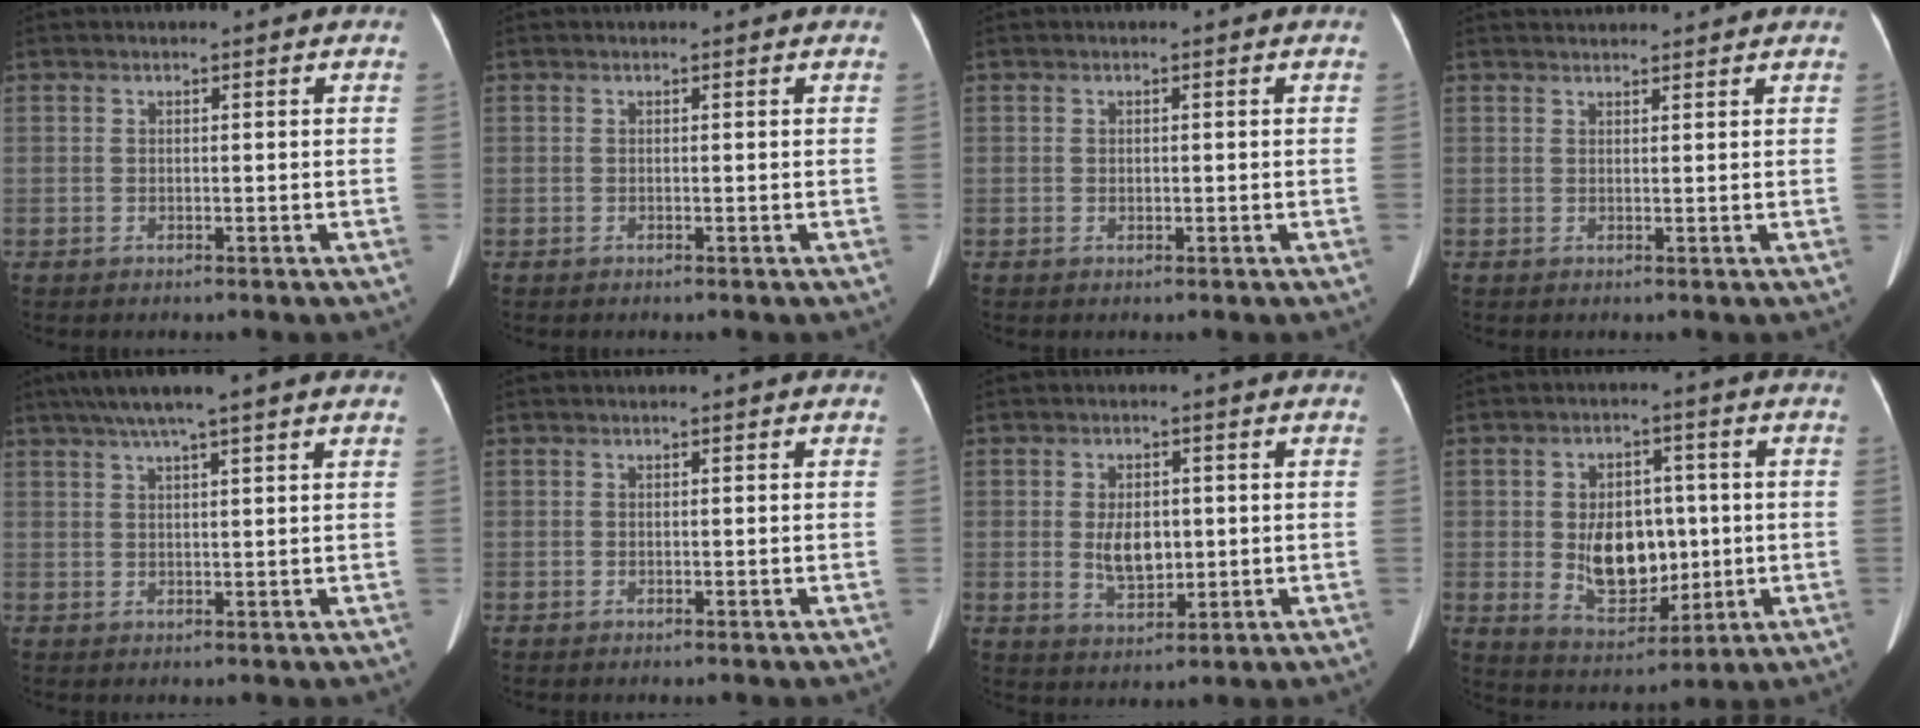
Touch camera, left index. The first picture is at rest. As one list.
[{"total": 0.6, "force": [0.5, 0.0, 0.1], "torque": [-0.004, 0.001, 0.003]}, {"total": 0.5, "force": [0.0, 0.4, 0.3], "torque": [-0.007, 0.000, 0.001]}, {"total": 4.7, "force": [4.6, 0.5, 0.9], "torque": [-0.014, 0.033, 0.063]}, {"total": 8.0, "force": [6.0, -0.4, 5.2], "torque": [-0.090, 0.035, 0.094]}, {"total": 0.0}, {"total": 5.5, "force": [0.2, 3.1, 4.5], "torque": [-0.087, -0.001, 0.014]}, {"total": 10.4, "force": [-0.2, 6.6, 8.0], "torque": [-0.142, 0.004, 0.010]}]